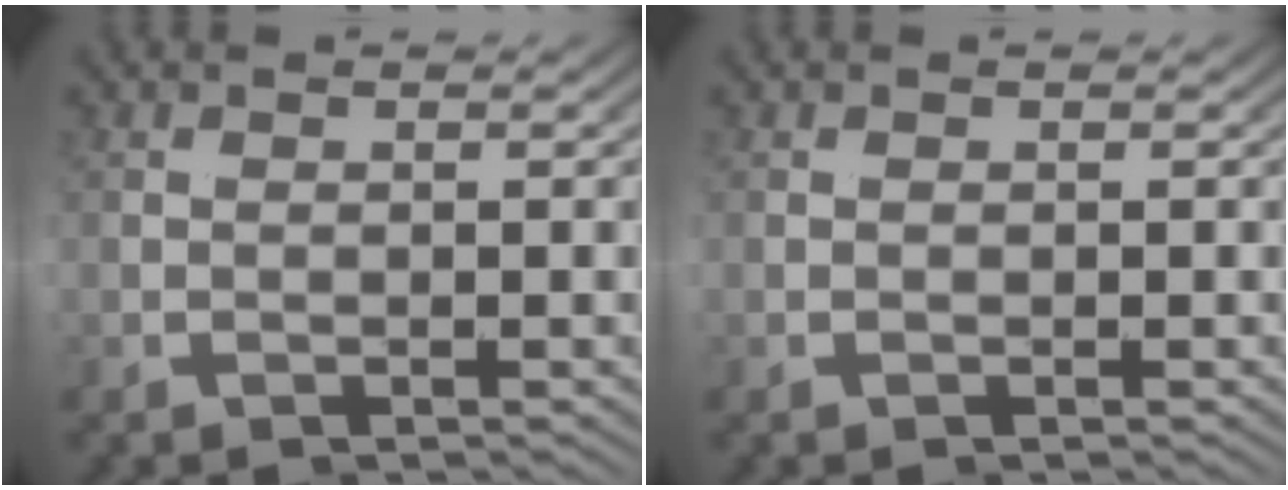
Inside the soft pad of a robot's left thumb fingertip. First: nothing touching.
{"total": 0.0}